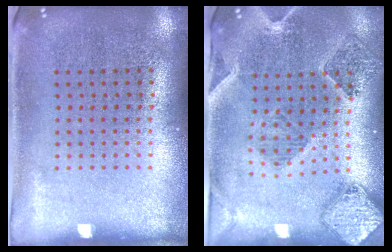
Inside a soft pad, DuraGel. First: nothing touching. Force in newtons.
{"total": 1.6, "press": 1.5, "slide": 0.4}